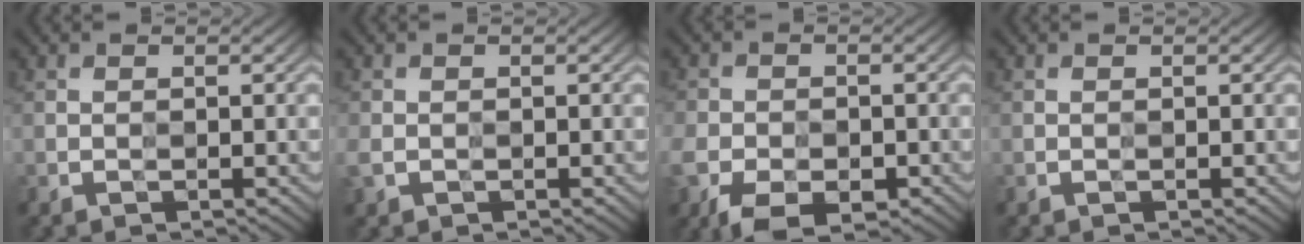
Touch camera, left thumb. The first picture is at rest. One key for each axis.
{"total": 2.5, "fx": -0.5, "fy": 1.9, "fz": 1.4, "tx": -0.047, "ty": -0.005, "tz": -0.015}
{"total": 7.4, "fx": -4.5, "fy": 4.3, "fz": 4.0, "tx": -0.095, "ty": -0.020, "tz": -0.077}
{"total": 0.0}